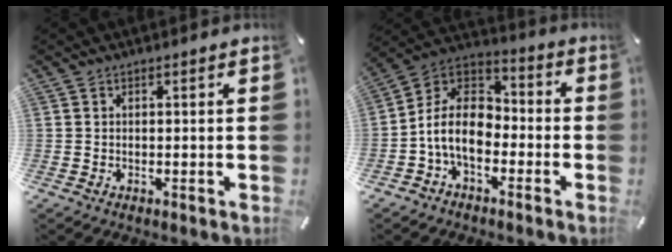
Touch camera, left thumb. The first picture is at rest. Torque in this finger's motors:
{"motor_torque": [0.02, 0.97, 0.96, 0.24, 0.38]}